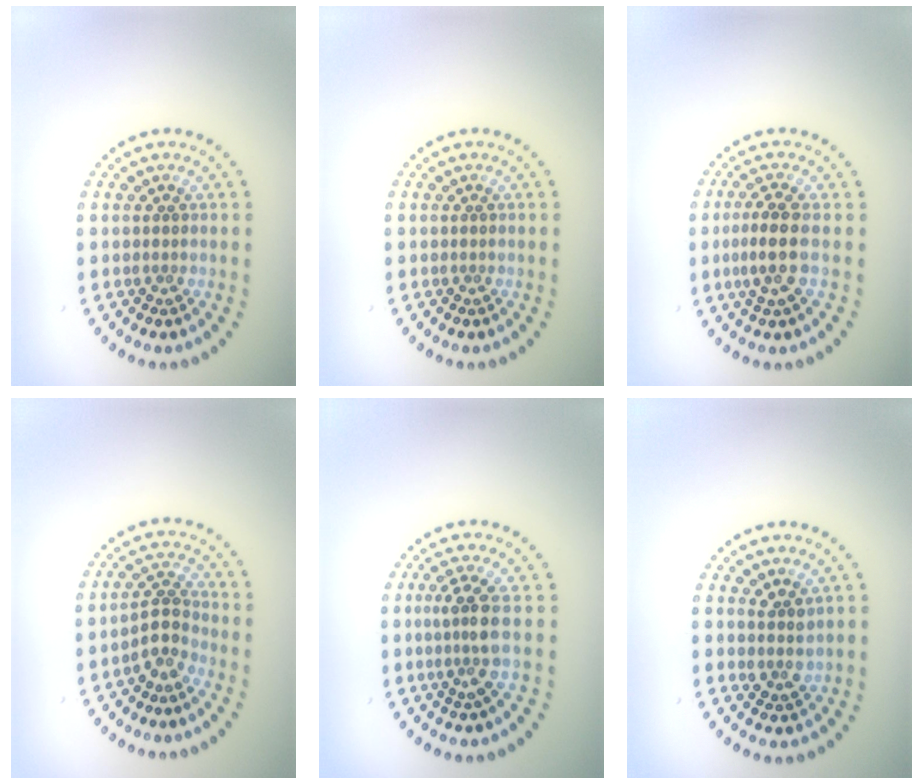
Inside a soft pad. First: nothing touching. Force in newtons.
{"total": 0.0}
{"total": 2.9, "press": 2.6, "slide": 1.3}
{"total": 2.4, "press": 1.9, "slide": 1.5}
{"total": 2.9, "press": 2.2, "slide": 1.9}
{"total": 1.9, "press": 1.6, "slide": 1.0}